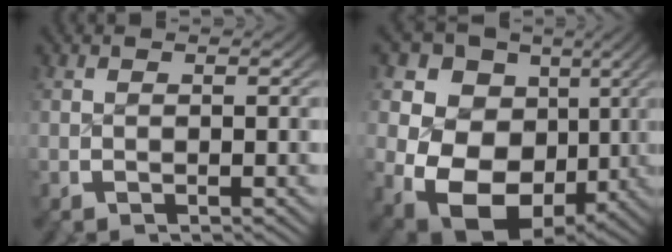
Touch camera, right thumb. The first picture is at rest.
{"total": 17.1, "force": [-3.0, 13.4, 10.1], "torque": [-0.207, -0.061, -0.041]}